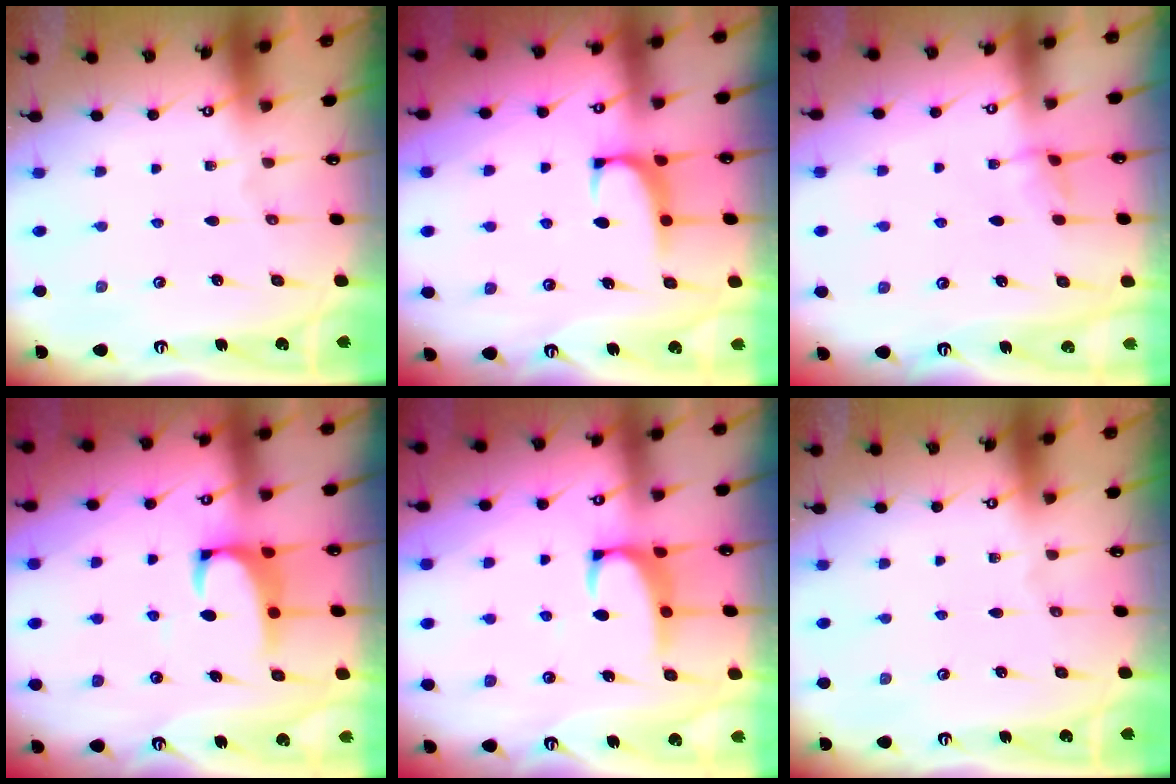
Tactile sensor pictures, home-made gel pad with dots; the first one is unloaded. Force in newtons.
{"total": 0.9, "press": 0.6, "slide": 0.6}
{"total": 2.9, "press": 2.9, "slide": 0.4}
{"total": 2.2, "press": 2.0, "slide": 0.9}
{"total": 2.5, "press": 2.4, "slide": 0.8}
{"total": 0.0}